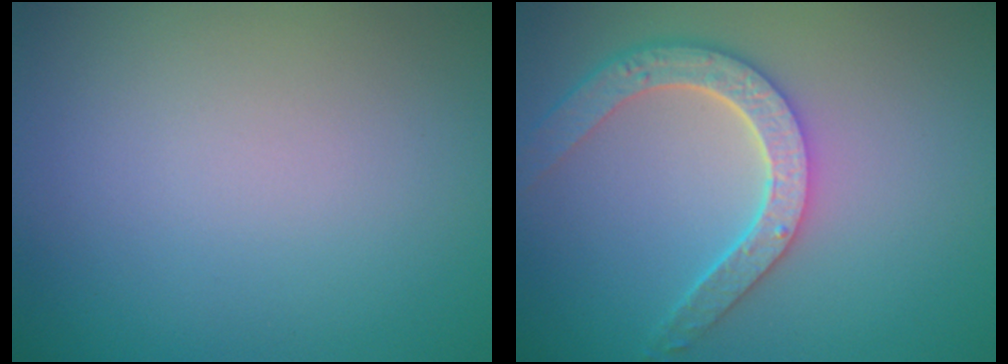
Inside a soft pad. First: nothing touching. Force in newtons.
{"total": 4.5, "press": 3.8, "slide": 2.5}